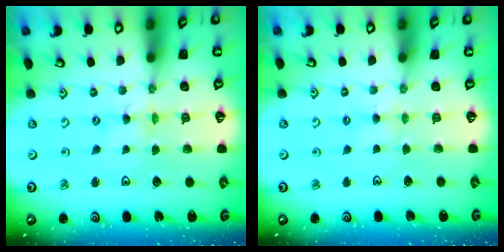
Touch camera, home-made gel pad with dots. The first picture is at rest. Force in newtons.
{"total": 2.8, "press": 2.8, "slide": 0.5}